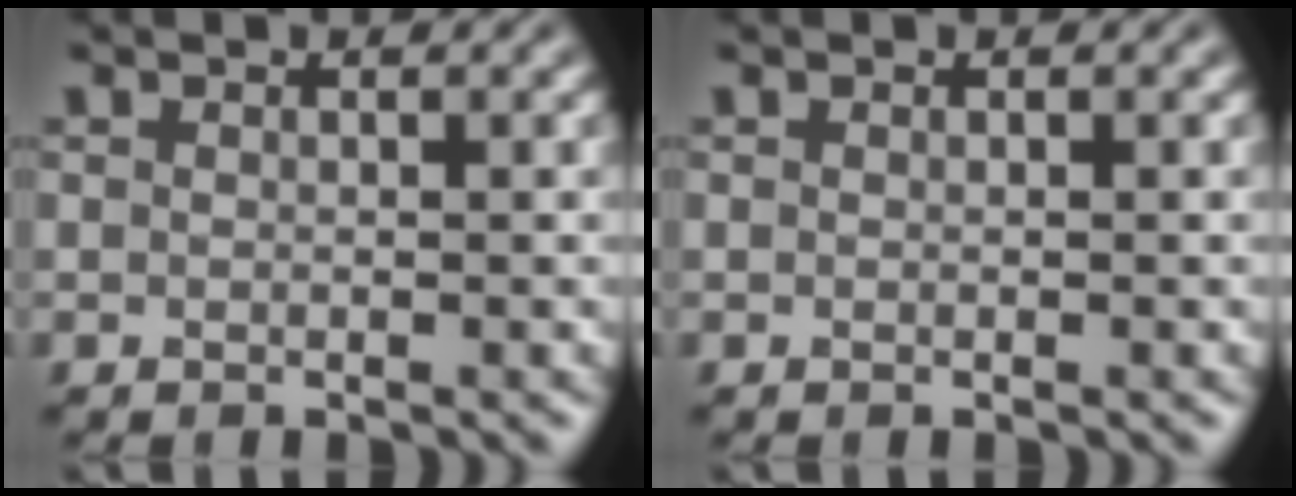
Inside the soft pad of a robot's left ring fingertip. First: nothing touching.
{"total": 0.0}